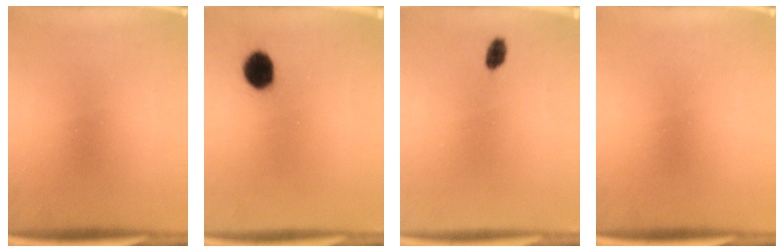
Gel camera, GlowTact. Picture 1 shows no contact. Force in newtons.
{"total": 6.2}
{"total": 2.1}
{"total": 0.0}